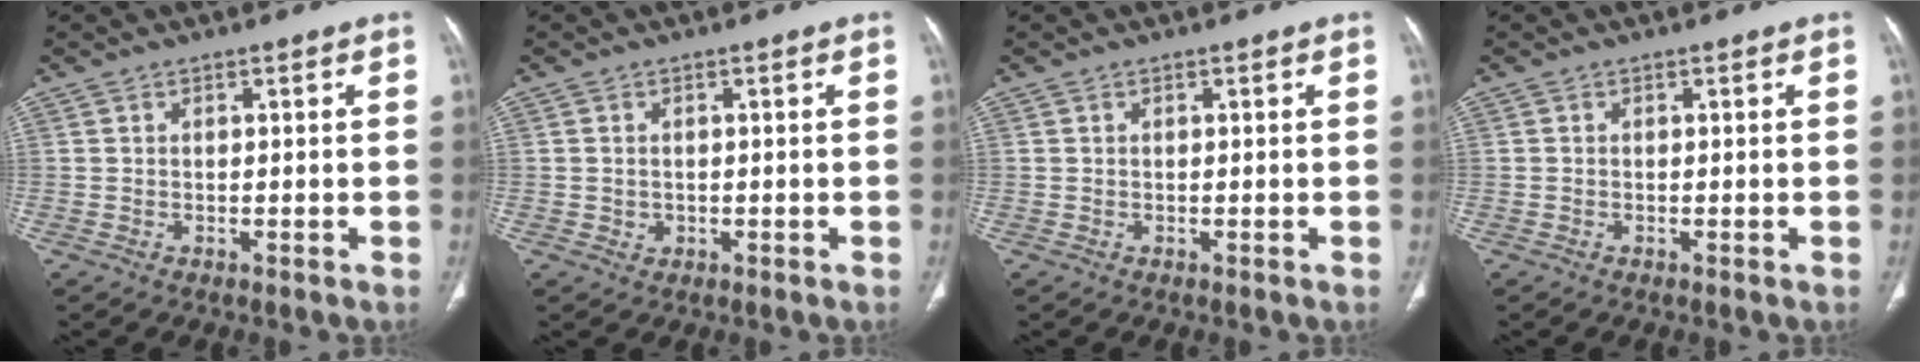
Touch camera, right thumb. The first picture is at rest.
{"total": 1.2, "force": [0.0, 1.1, 0.4], "torque": [-0.006, 0.001, 0.005]}
{"total": 0.0}
{"total": 0.0}